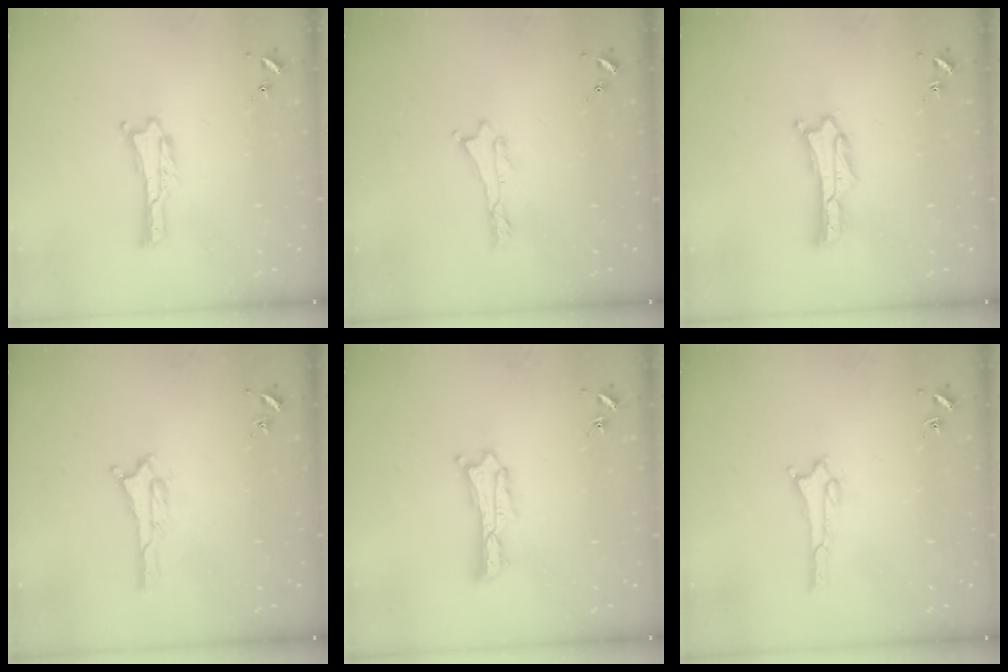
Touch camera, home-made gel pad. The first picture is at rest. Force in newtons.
{"total": 0.0}
{"total": 1.4, "press": 1.4, "slide": 0.0}
{"total": 0.6, "press": 0.6, "slide": 0.1}
{"total": 1.2, "press": 1.2, "slide": 0.2}
{"total": 1.6, "press": 1.6, "slide": 0.1}